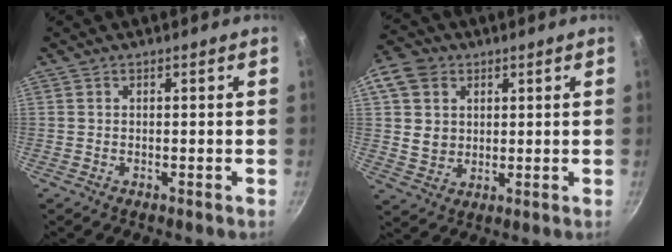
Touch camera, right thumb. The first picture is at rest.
{"total": 9.5, "force": [3.0, 8.0, 4.2], "torque": [-0.047, -0.006, 0.055]}